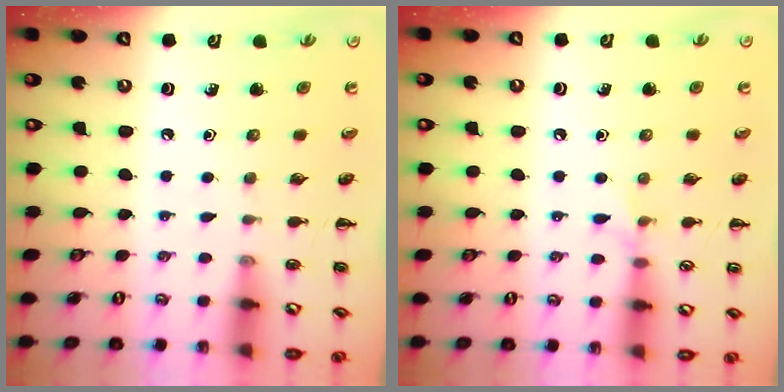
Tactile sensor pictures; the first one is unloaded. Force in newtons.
{"total": 4.6, "press": 4.2, "slide": 1.7}